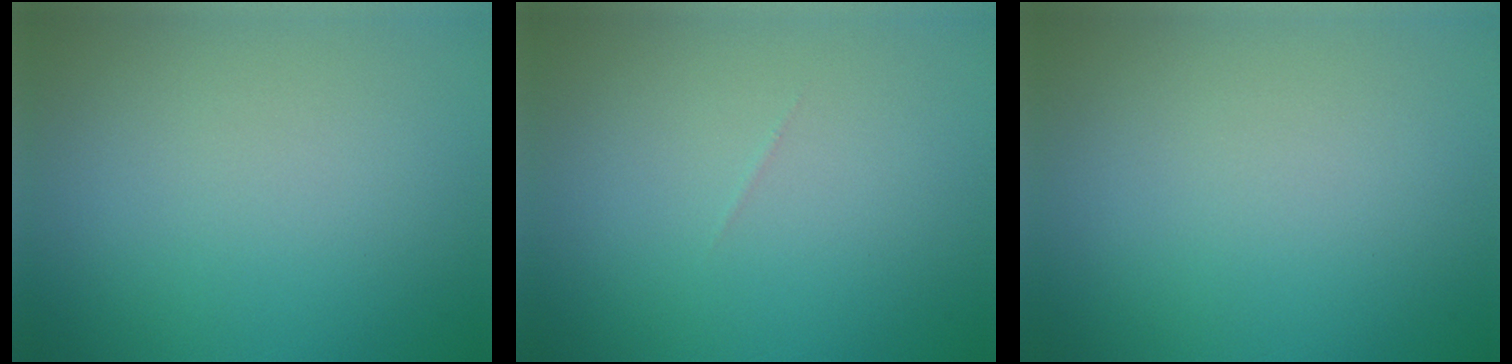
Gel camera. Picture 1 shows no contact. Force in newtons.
{"total": 0.0}
{"total": 0.0}